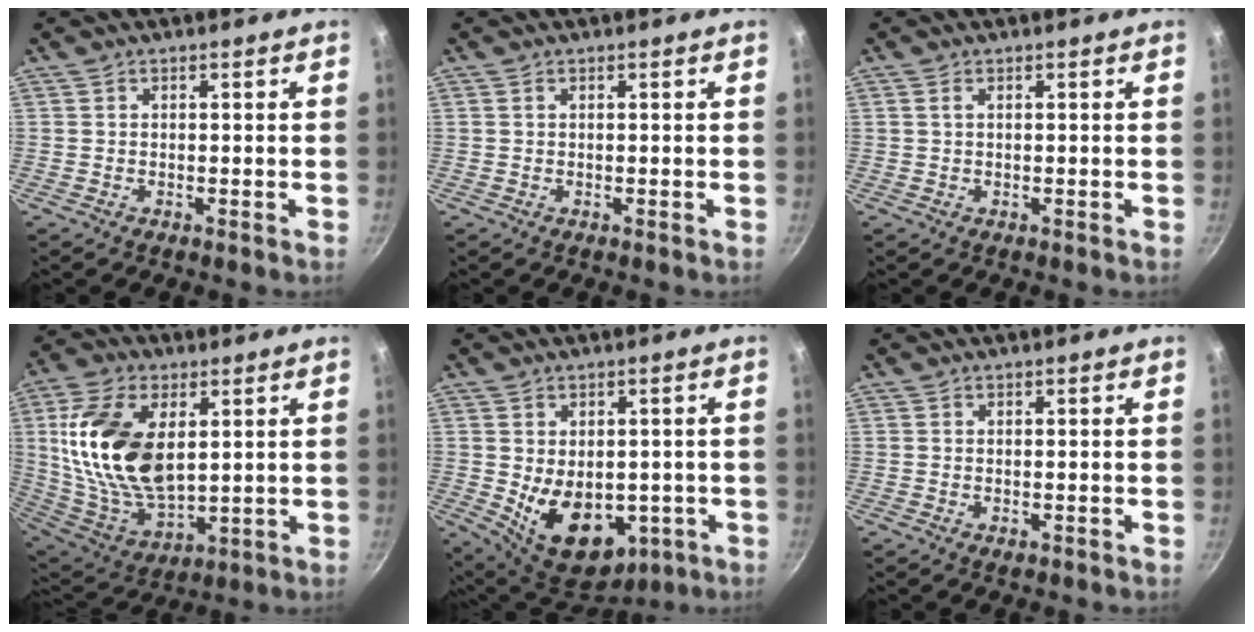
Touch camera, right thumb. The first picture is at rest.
{"total": 0.0}
{"total": 0.8, "force": [0.3, 0.4, 0.6], "torque": [-0.011, 0.002, 0.004]}
{"total": 21.0, "force": [4.4, 12.1, 16.6], "torque": [-0.309, -0.021, 0.095]}
{"total": 14.5, "force": [-2.5, 9.8, 10.4], "torque": [-0.123, -0.018, -0.009]}
{"total": 0.6, "force": [-0.1, 0.3, 0.5], "torque": [-0.007, -0.002, -0.003]}